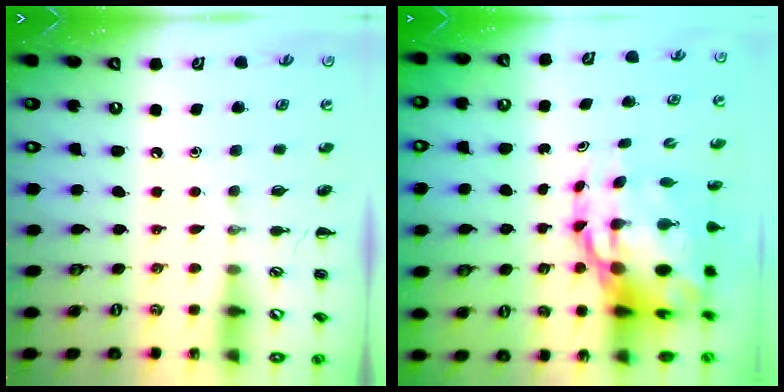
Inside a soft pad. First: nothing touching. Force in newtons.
{"total": 14.1, "press": 13.6, "slide": 3.7}